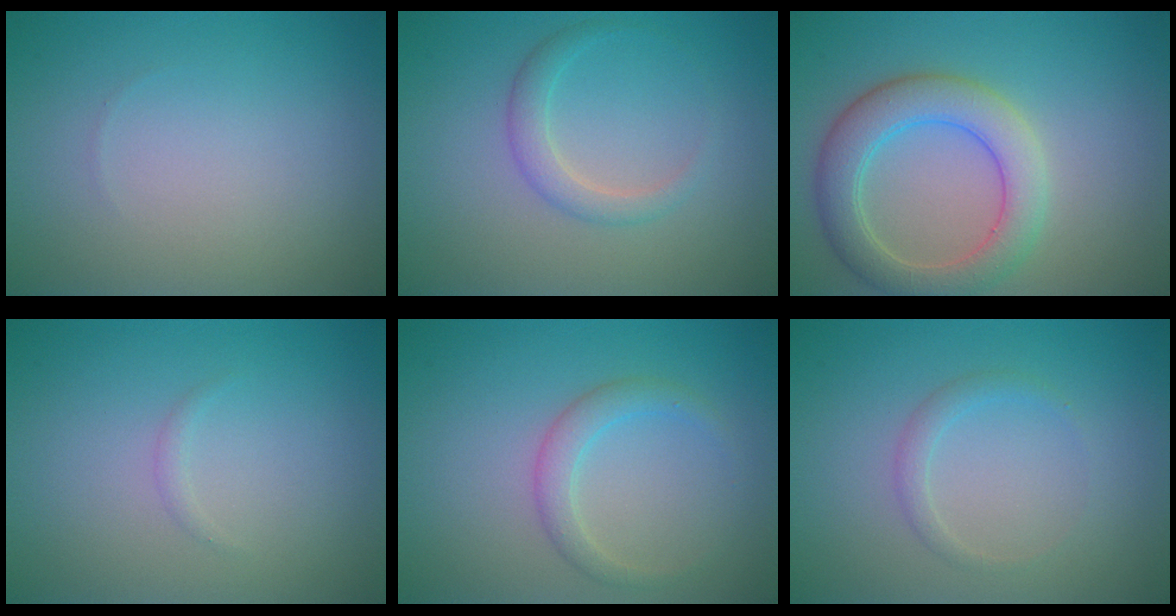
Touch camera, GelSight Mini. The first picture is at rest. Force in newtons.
{"total": 1.9, "press": 1.9, "slide": 0.1}
{"total": 5.3, "press": 5.3, "slide": 0.4}
{"total": 0.6, "press": 0.6, "slide": 0.1}
{"total": 2.0, "press": 2.0, "slide": 0.2}
{"total": 1.3, "press": 1.3, "slide": 0.0}